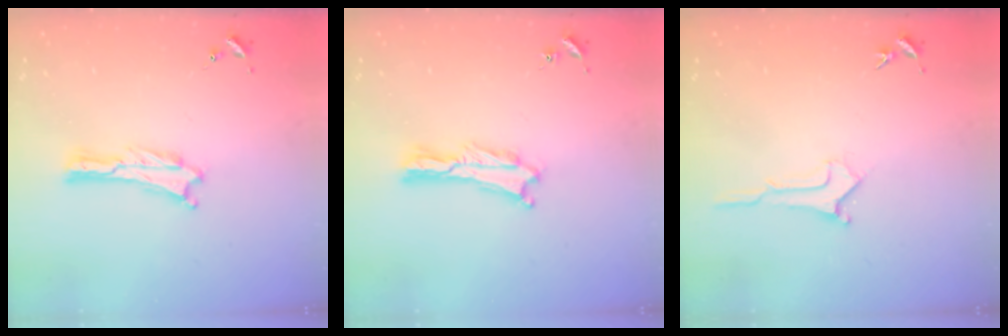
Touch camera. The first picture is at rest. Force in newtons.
{"total": 1.2, "press": 1.1, "slide": 0.3}
{"total": 1.0, "press": 1.0, "slide": 0.0}